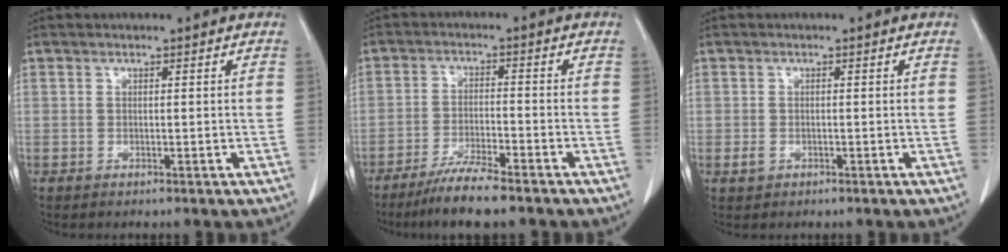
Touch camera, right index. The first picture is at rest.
{"total": 7.4, "force": [-5.9, 0.3, 4.4], "torque": [-0.078, -0.019, -0.103]}
{"total": 1.3, "force": [-0.4, 1.1, 0.5], "torque": [-0.012, 0.001, -0.001]}